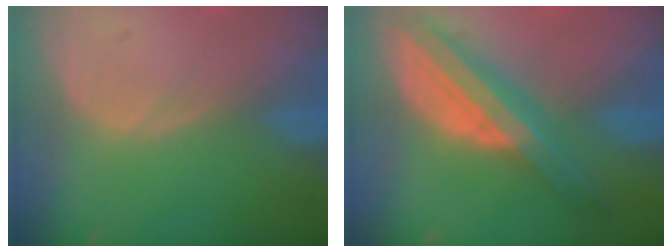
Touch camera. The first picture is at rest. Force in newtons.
{"total": 8.5, "press": 8.5, "slide": 0.4}